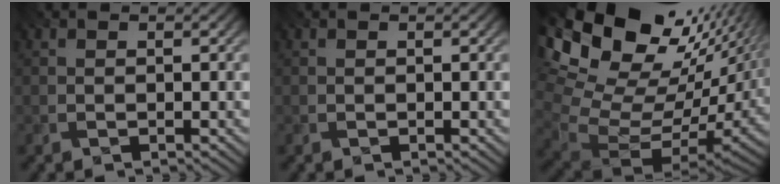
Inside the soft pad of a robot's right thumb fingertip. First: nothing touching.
{"total": 0.0}
{"total": 16.5, "force": [6.1, 9.4, 12.2], "torque": [-0.215, -0.004, 0.145]}